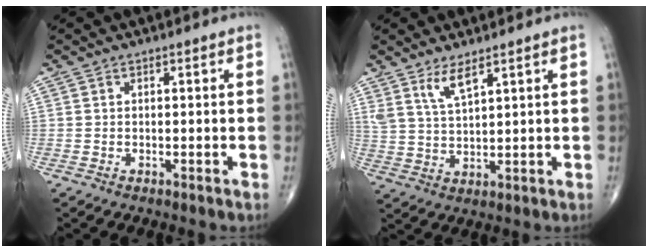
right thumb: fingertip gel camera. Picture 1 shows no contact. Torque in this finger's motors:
{"motor_torque": [0.03, 0.12, 0.53, 0.63, 0.05]}